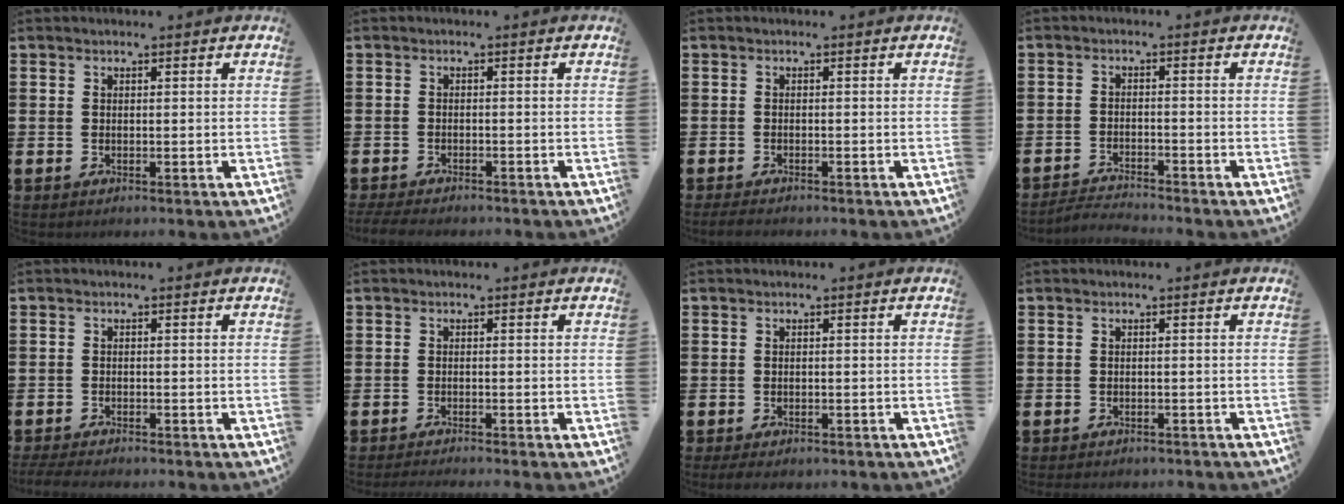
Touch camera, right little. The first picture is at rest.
{"total": 1.7, "force": [-1.5, 0.3, 0.6], "torque": [-0.012, 0.003, -0.031]}
{"total": 1.0, "force": [-0.9, 0.2, 0.5], "torque": [-0.010, 0.000, -0.019]}
{"total": 2.3, "force": [-2.3, -0.1, 0.0], "torque": [-0.004, 0.004, -0.048]}
{"total": 1.8, "force": [-1.7, 0.2, 0.6], "torque": [-0.010, 0.003, -0.034]}
{"total": 0.9, "force": [-0.9, -0.2, 0.2], "torque": [-0.002, -0.002, -0.017]}
{"total": 0.9, "force": [-0.6, 0.3, 0.5], "torque": [-0.011, 0.000, -0.013]}
{"total": 0.7, "force": [-0.7, 0.1, 0.0], "torque": [-0.002, 0.000, -0.016]}